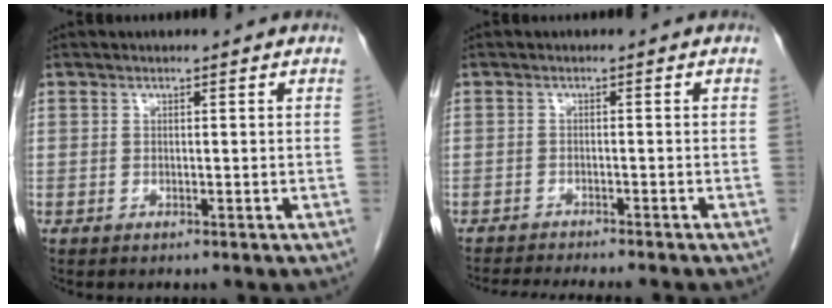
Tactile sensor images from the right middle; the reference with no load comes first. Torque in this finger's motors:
{"motor_torque": [0.38, -0.36, 0.04, 0.04]}